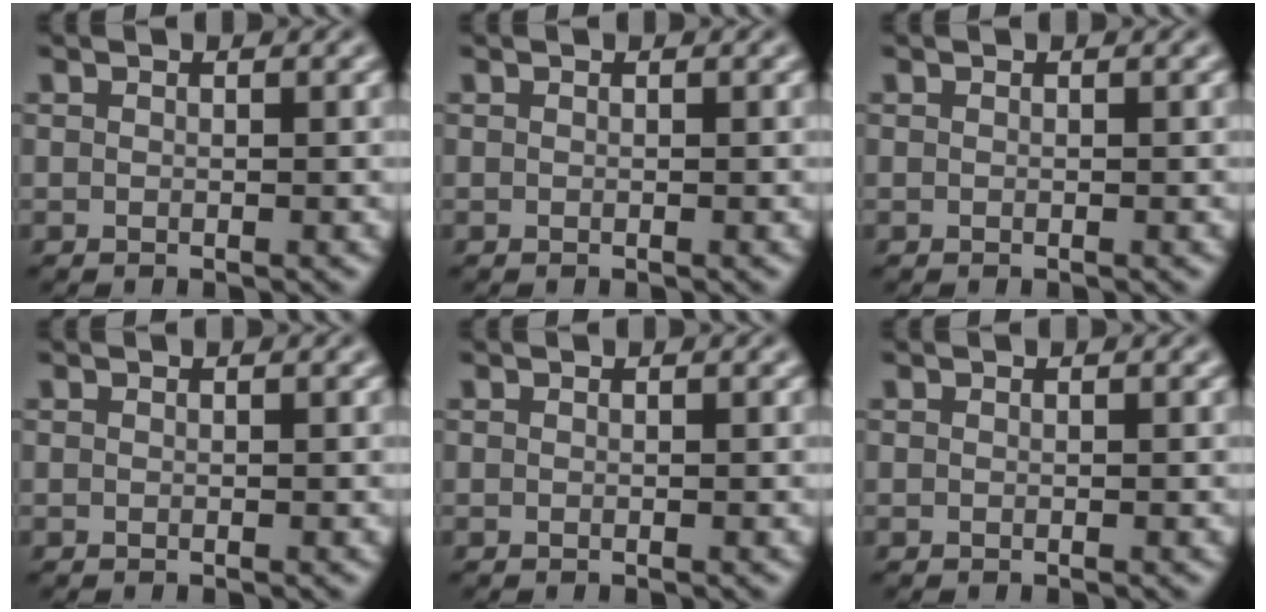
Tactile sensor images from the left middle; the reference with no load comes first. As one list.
[{"total": 0.0}, {"total": 0.0}, {"total": 0.0}, {"total": 0.0}, {"total": 0.0}]